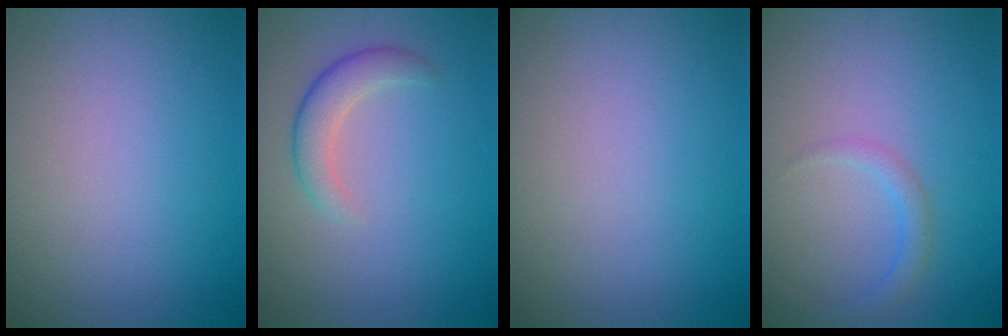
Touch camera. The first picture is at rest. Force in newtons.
{"total": 2.7, "press": 2.7, "slide": 0.1}
{"total": 0.0}
{"total": 1.6, "press": 1.6, "slide": 0.1}